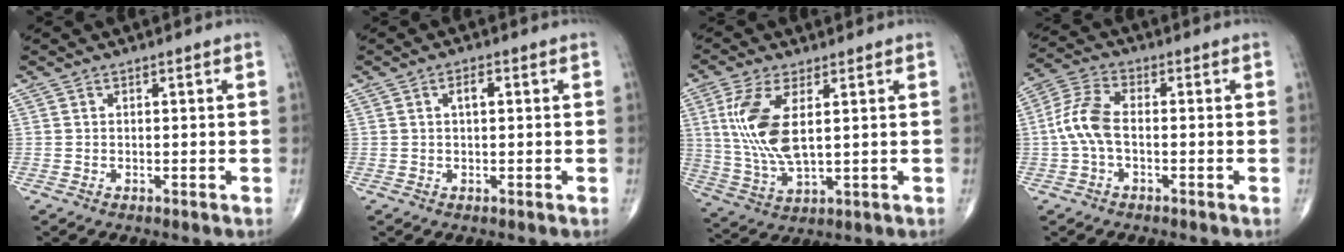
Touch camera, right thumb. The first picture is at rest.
{"total": 2.3, "force": [0.5, 1.0, 2.0], "torque": [-0.028, 0.003, 0.007]}
{"total": 12.1, "force": [2.6, 5.0, 10.7], "torque": [-0.238, -0.012, 0.060]}
{"total": 7.5, "force": [-0.8, 3.8, 6.3], "torque": [-0.147, 0.023, -0.023]}